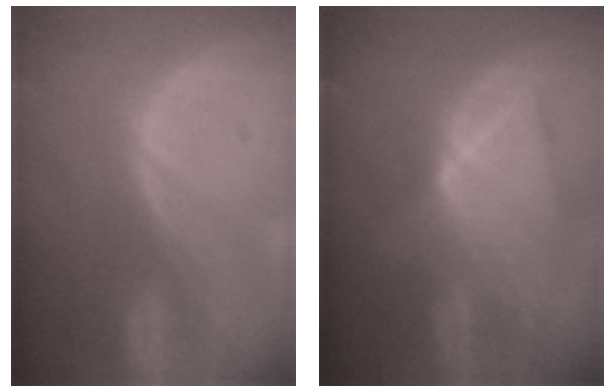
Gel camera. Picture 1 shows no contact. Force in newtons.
{"total": 9.0, "press": 7.9, "slide": 4.3}